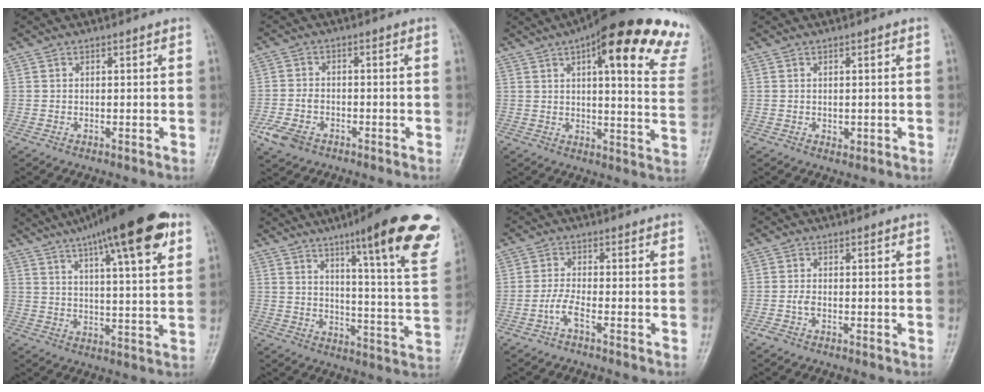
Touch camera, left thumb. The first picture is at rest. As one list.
[{"total": 5.3, "force": [-3.0, 3.5, 2.7], "torque": [-0.063, 0.012, -0.056]}, {"total": 27.1, "force": [16.6, 7.1, 20.3], "torque": [-0.223, -0.032, 0.197]}, {"total": 1.1, "force": [-0.2, 0.9, 0.7], "torque": [-0.004, -0.001, 0.000]}, {"total": 19.8, "force": [11.0, 4.5, 15.9], "torque": [-0.229, -0.014, 0.162]}, {"total": 23.3, "force": [13.3, 3.4, 18.8], "torque": [-0.230, -0.053, 0.175]}, {"total": 2.9, "force": [-1.9, 0.3, 2.1], "torque": [-0.058, 0.013, -0.043]}, {"total": 2.0, "force": [-1.1, 1.1, 1.4], "torque": [-0.039, 0.006, -0.025]}]